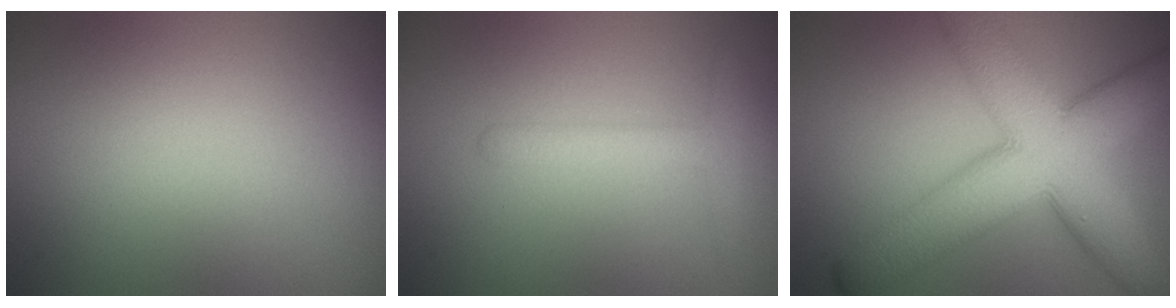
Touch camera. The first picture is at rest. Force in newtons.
{"total": 2.2, "press": 2.2, "slide": 0.1}
{"total": 11.7, "press": 11.6, "slide": 0.3}